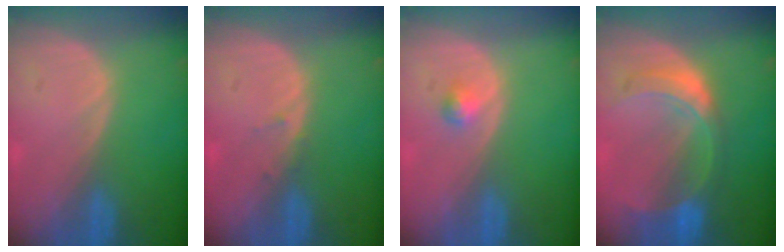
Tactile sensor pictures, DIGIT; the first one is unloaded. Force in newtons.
{"total": 0.9, "press": 0.6, "slide": 0.6}
{"total": 1.5, "press": 1.5, "slide": 0.3}
{"total": 7.7, "press": 6.8, "slide": 3.7}